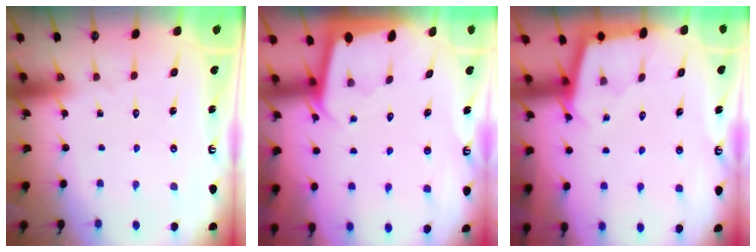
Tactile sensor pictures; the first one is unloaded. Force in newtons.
{"total": 2.0, "press": 2.0, "slide": 0.1}
{"total": 2.1, "press": 2.1, "slide": 0.2}